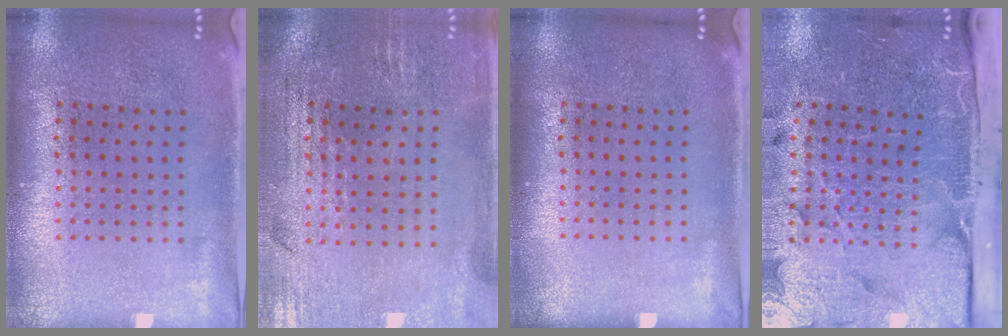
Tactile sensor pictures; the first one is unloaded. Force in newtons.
{"total": 1.1, "press": 1.1, "slide": 0.3}
{"total": 0.0}
{"total": 5.2, "press": 4.0, "slide": 3.3}